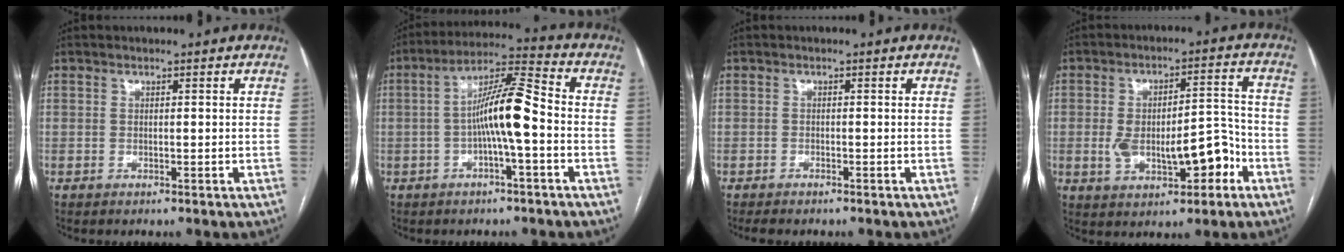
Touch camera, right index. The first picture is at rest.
{"total": 9.6, "force": [-1.6, 0.8, 9.5], "torque": [-0.171, 0.026, -0.034]}
{"total": 2.2, "force": [-1.9, 0.6, 1.0], "torque": [-0.016, -0.005, -0.025]}
{"total": 11.4, "force": [-3.2, 4.8, 9.8], "torque": [-0.153, 0.031, -0.037]}